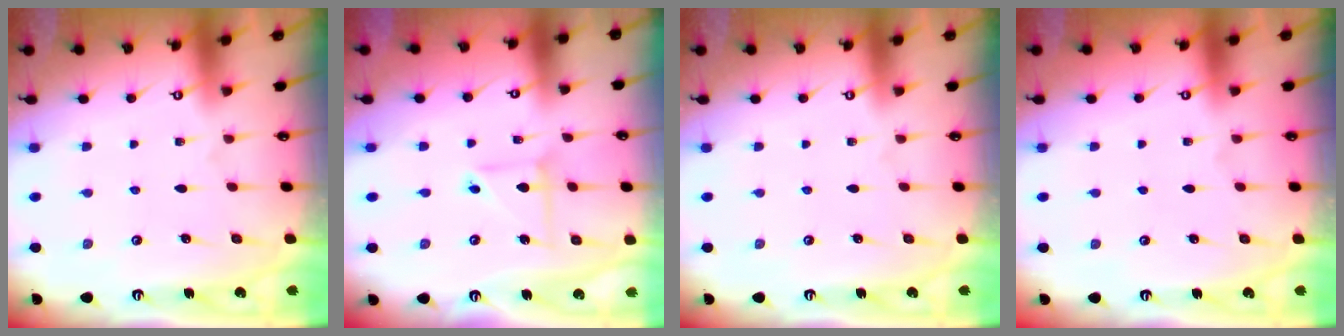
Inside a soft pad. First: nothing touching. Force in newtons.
{"total": 4.6, "press": 4.6, "slide": 0.5}
{"total": 0.0}
{"total": 0.0}